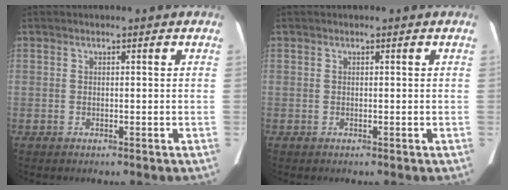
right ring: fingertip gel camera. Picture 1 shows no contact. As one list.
[{"total": 0.0}]